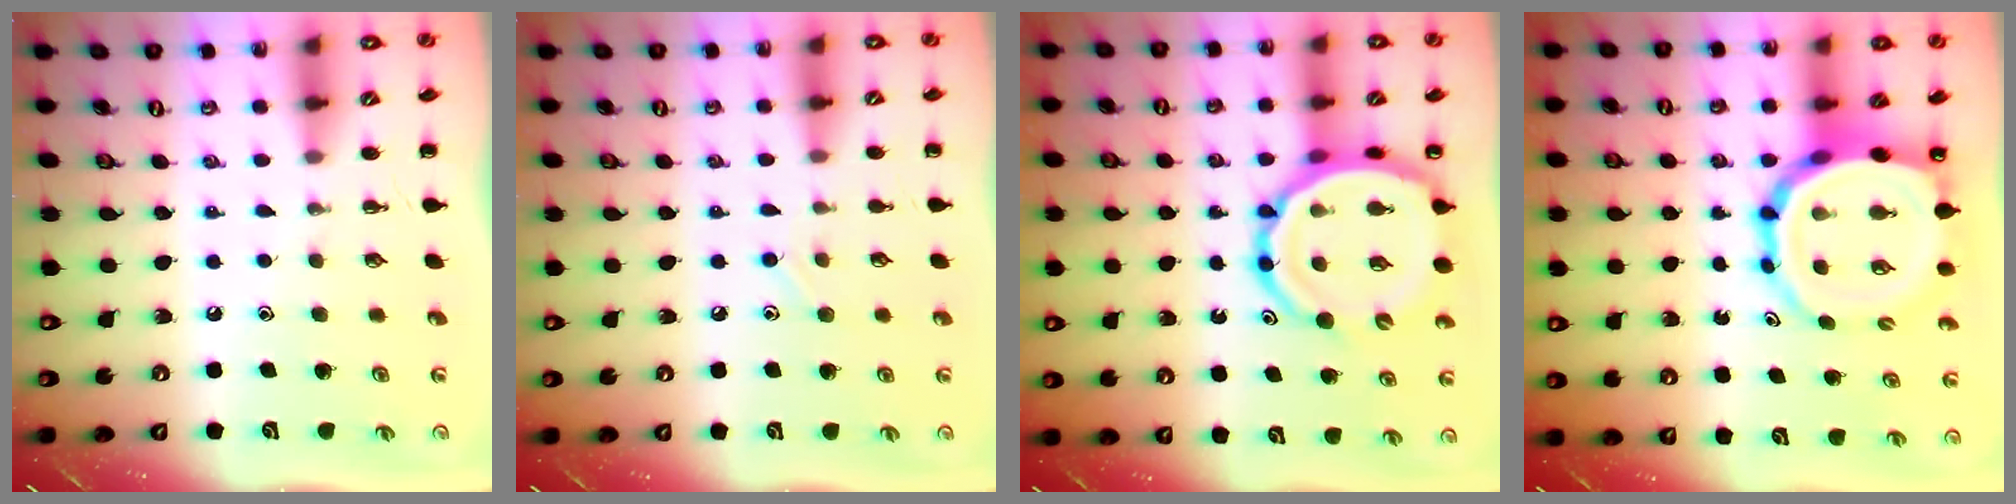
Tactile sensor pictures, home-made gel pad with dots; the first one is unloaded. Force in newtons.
{"total": 6.4, "press": 6.1, "slide": 2.2}
{"total": 15.9, "press": 15.4, "slide": 3.9}
{"total": 15.5, "press": 14.9, "slide": 4.3}